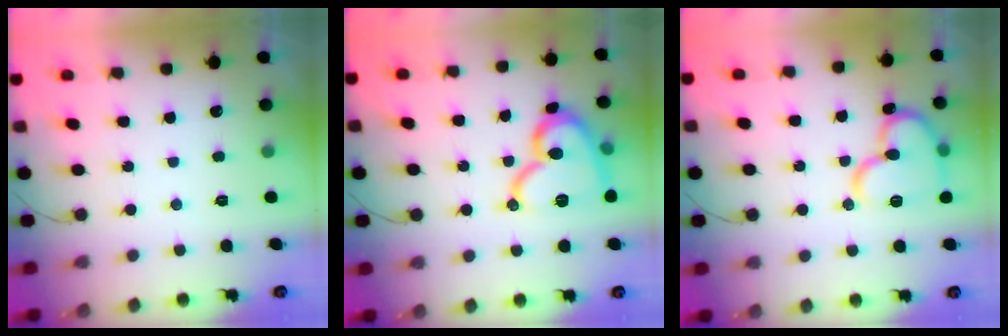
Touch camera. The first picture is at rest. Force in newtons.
{"total": 17.1, "press": 17.0, "slide": 0.9}
{"total": 16.0, "press": 15.9, "slide": 2.2}